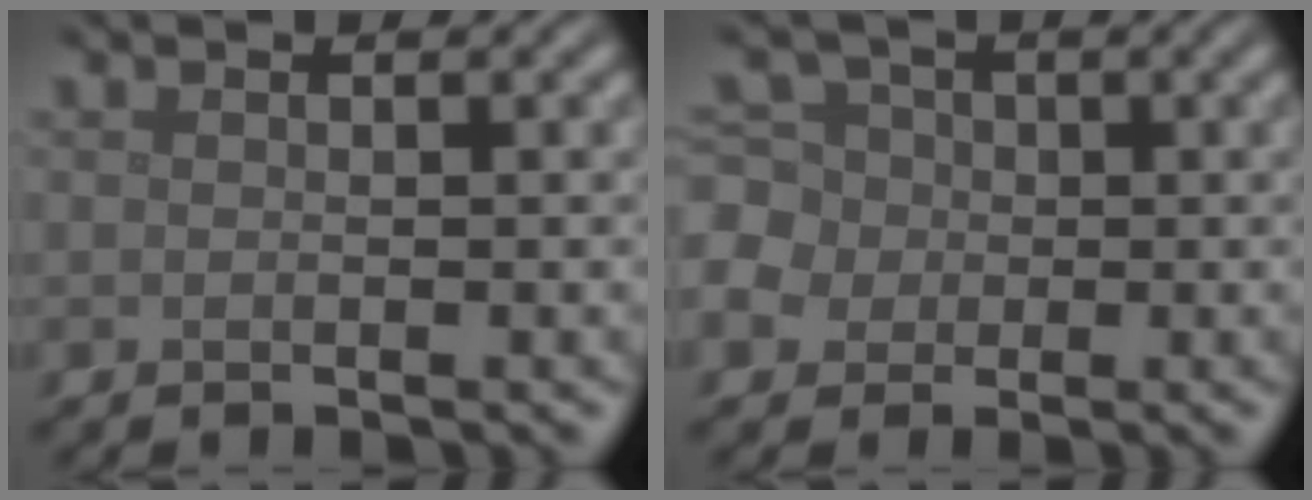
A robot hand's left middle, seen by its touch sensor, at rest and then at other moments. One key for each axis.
{"total": 6.7, "fx": -0.7, "fy": 6.3, "fz": 2.3, "tx": -0.060, "ty": 0.027, "tz": -0.045}